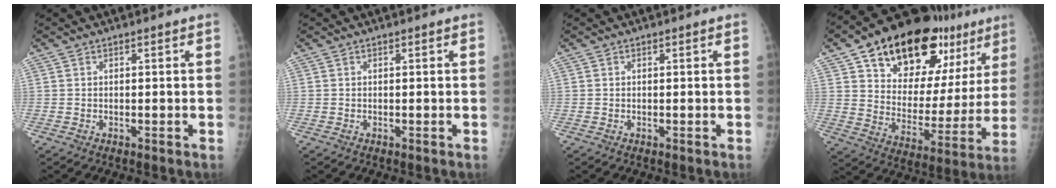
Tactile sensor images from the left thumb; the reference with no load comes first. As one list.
[{"total": 0.0}, {"total": 0.0}, {"total": 27.1, "force": [16.6, 13.9, 16.3], "torque": [-0.197, -0.045, 0.253]}]